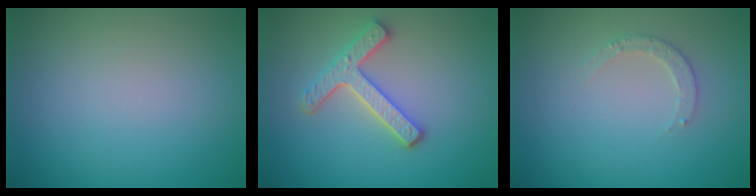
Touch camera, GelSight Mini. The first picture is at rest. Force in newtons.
{"total": 3.8, "press": 3.1, "slide": 2.2}
{"total": 1.5, "press": 1.5, "slide": 0.2}